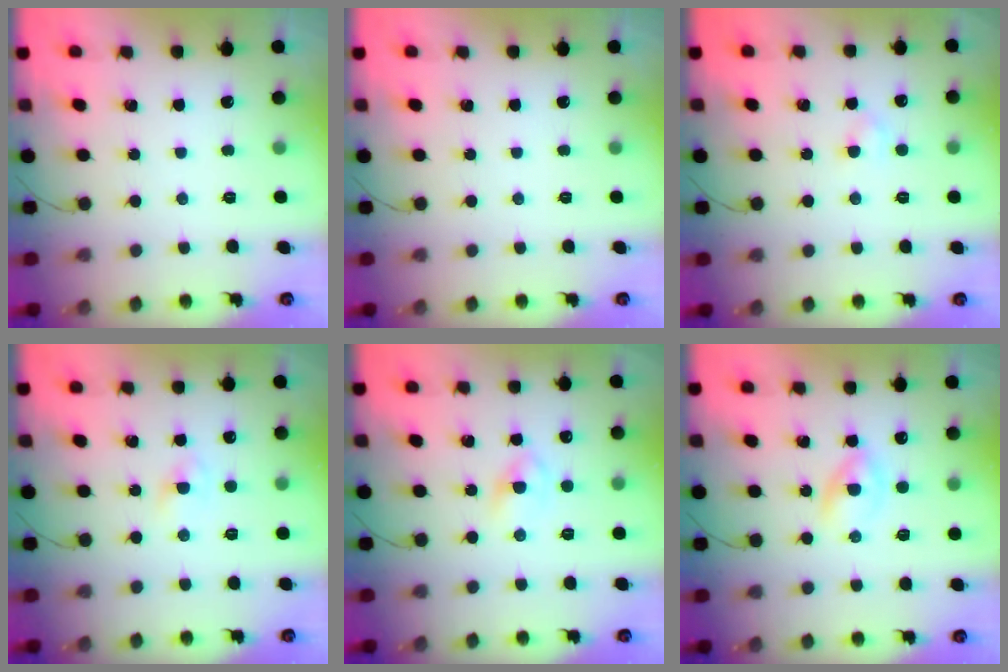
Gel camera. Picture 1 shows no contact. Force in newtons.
{"total": 0.0}
{"total": 2.2, "press": 2.0, "slide": 0.8}
{"total": 1.2, "press": 1.0, "slide": 0.5}
{"total": 2.7, "press": 2.5, "slide": 1.1}
{"total": 2.5, "press": 2.2, "slide": 1.2}